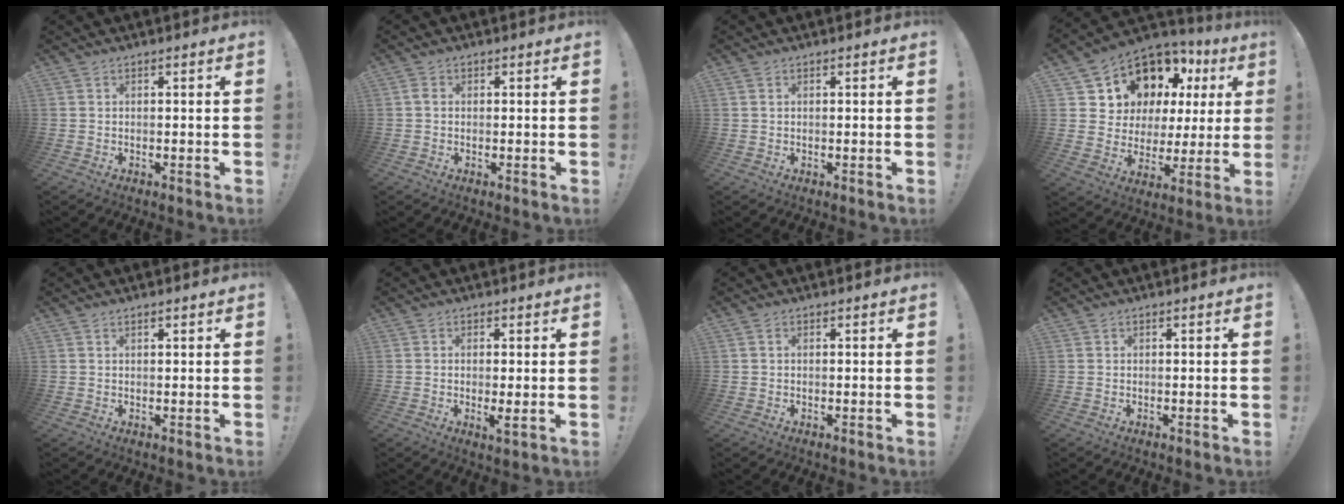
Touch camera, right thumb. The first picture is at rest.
{"total": 1.5, "force": [0.2, 1.2, 0.9], "torque": [-0.016, 0.005, 0.004]}
{"total": 0.7, "force": [0.4, 0.5, 0.4], "torque": [-0.017, 0.005, 0.010]}
{"total": 10.8, "force": [7.5, 6.8, 3.7], "torque": [-0.063, -0.073, 0.147]}
{"total": 0.9, "force": [0.7, 0.2, 0.5], "torque": [-0.004, -0.001, 0.012]}
{"total": 3.1, "force": [0.1, 0.3, 3.1], "torque": [-0.048, -0.008, 0.004]}
{"total": 0.6, "force": [0.2, 0.5, 0.2], "torque": [-0.010, 0.005, 0.004]}
{"total": 0.0}